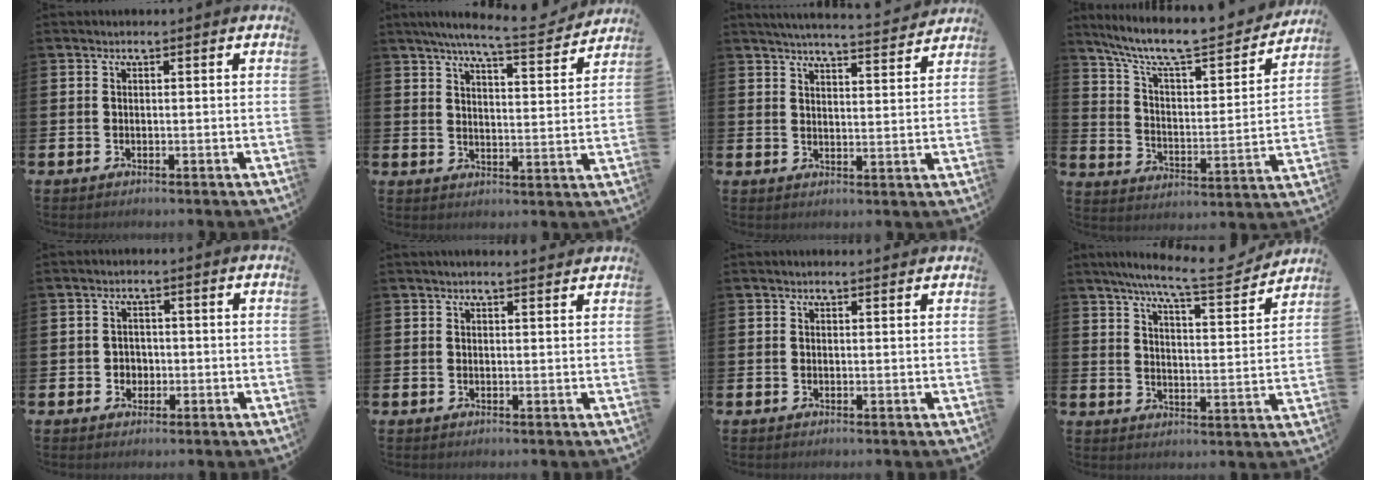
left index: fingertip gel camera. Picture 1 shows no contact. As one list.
[{"total": 7.6, "force": [6.9, 0.3, 3.2], "torque": [-0.063, -0.041, 0.114]}, {"total": 5.0, "force": [4.9, -0.2, 0.9], "torque": [-0.027, -0.032, 0.086]}, {"total": 9.7, "force": [8.4, 2.0, 4.4], "torque": [-0.116, -0.058, 0.138]}, {"total": 2.0, "force": [-0.2, 2.0, 0.4], "torque": [-0.006, 0.006, -0.011]}, {"total": 1.5, "force": [1.5, 0.0, 0.3], "torque": [0.002, -0.007, 0.024]}, {"total": 0.8, "force": [0.7, 0.0, 0.2], "torque": [0.005, -0.003, 0.011]}, {"total": 8.6, "force": [7.7, 0.4, 3.7], "torque": [-0.077, -0.052, 0.129]}]